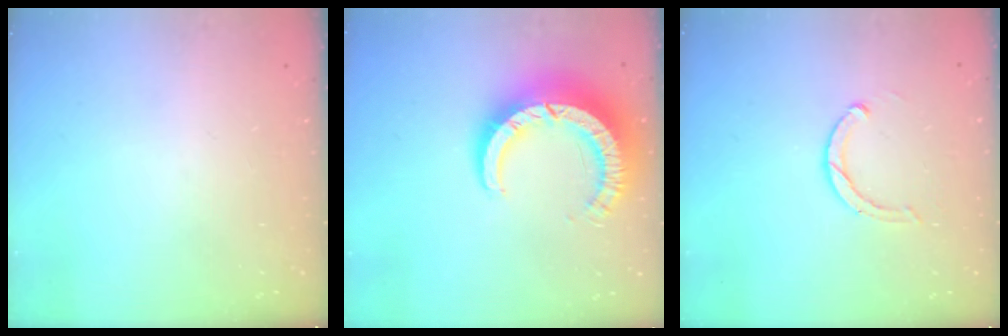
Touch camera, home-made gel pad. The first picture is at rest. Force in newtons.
{"total": 13.2, "press": 13.2, "slide": 1.3}
{"total": 3.0, "press": 2.9, "slide": 0.5}